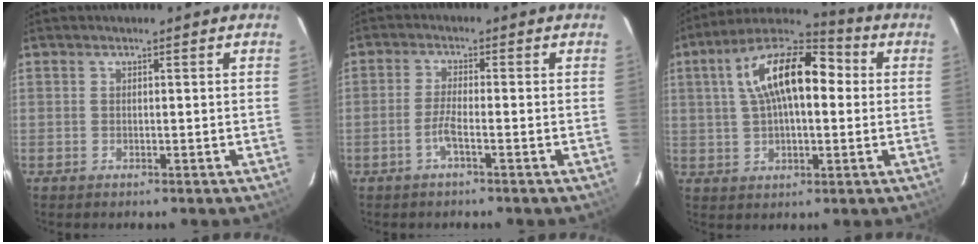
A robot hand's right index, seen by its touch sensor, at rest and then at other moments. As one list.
[{"total": 3.1, "force": [-1.6, 0.0, 2.7], "torque": [-0.061, 0.000, -0.034]}, {"total": 16.2, "force": [3.1, 7.4, 14.1], "torque": [-0.252, 0.032, 0.040]}]